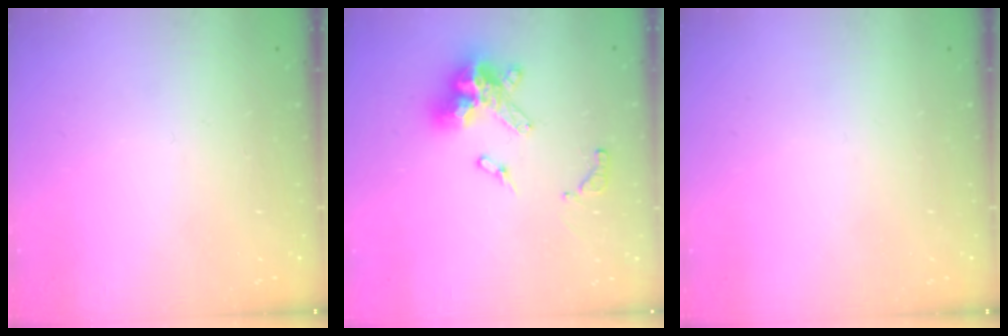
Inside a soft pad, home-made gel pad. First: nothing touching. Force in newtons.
{"total": 14.0, "press": 13.9, "slide": 1.7}
{"total": 0.0}